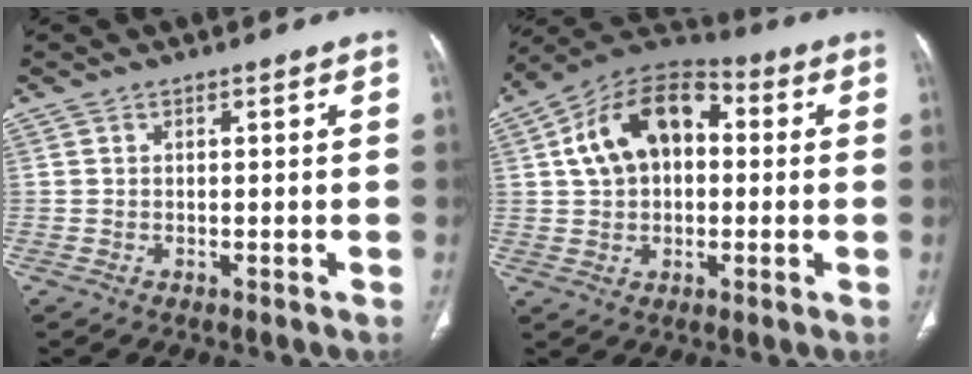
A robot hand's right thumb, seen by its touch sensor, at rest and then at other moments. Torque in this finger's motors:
{"motor_torque": [0.26, 0.27, 0.71, -0.19, 0.34]}